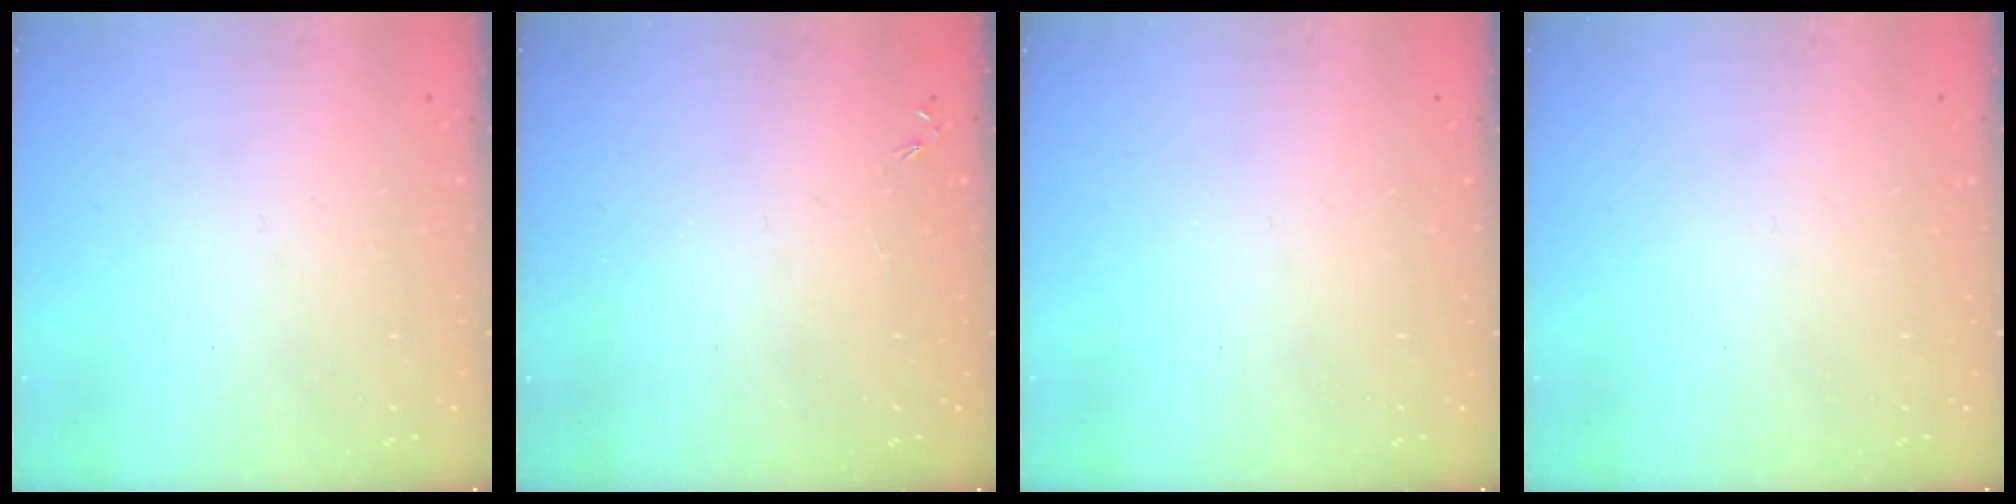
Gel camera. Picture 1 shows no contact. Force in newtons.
{"total": 0.0}
{"total": 0.0}
{"total": 0.0}